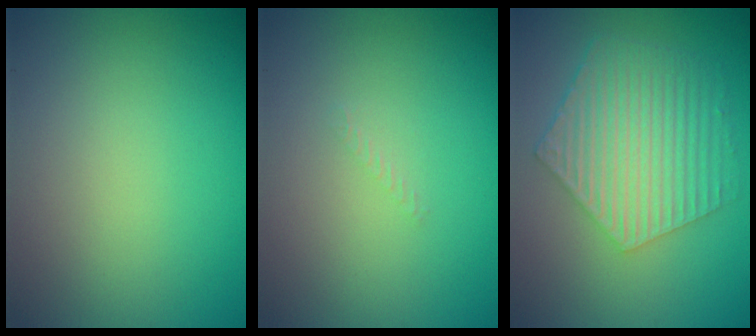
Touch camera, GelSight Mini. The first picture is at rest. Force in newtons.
{"total": 0.6, "press": 0.6, "slide": 0.1}
{"total": 6.0, "press": 4.3, "slide": 4.1}